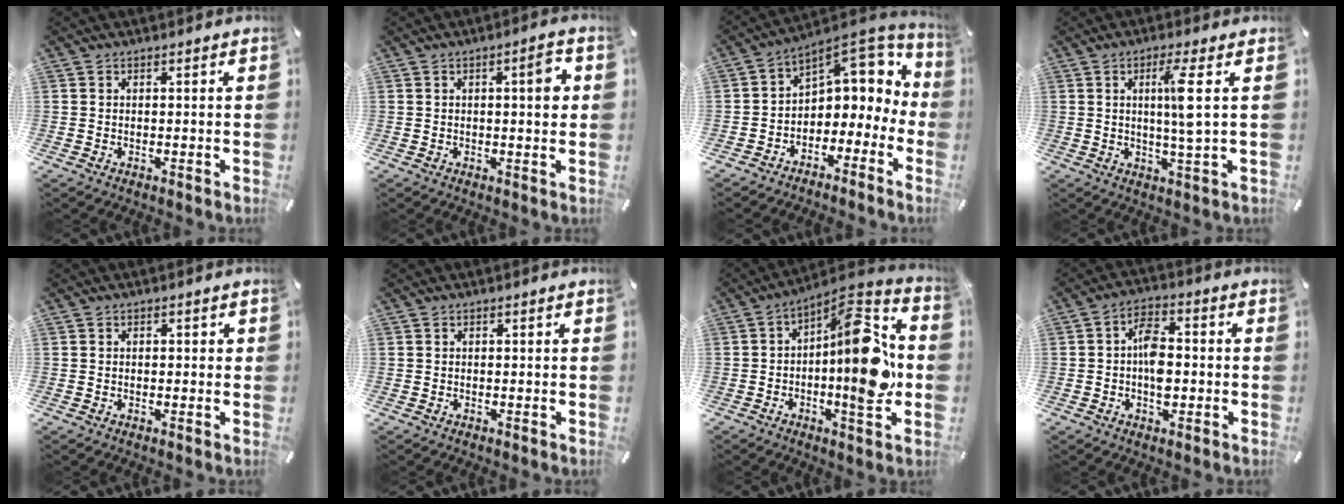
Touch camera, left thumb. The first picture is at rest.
{"total": 5.7, "force": [1.2, 1.5, 5.4], "torque": [-0.072, -0.005, 0.009]}
{"total": 8.5, "force": [3.5, 6.3, 4.4], "torque": [-0.051, -0.043, 0.062]}
{"total": 7.6, "force": [1.4, 0.0, 7.4], "torque": [-0.127, -0.007, 0.012]}
{"total": 0.6, "force": [0.0, 0.5, 0.4], "torque": [-0.008, 0.003, -0.001]}
{"total": 0.0}
{"total": 17.9, "force": [-0.7, 6.8, 16.5], "torque": [-0.230, -0.007, -0.012]}
{"total": 7.4, "force": [-1.1, 4.3, 5.9], "torque": [-0.112, 0.005, -0.022]}